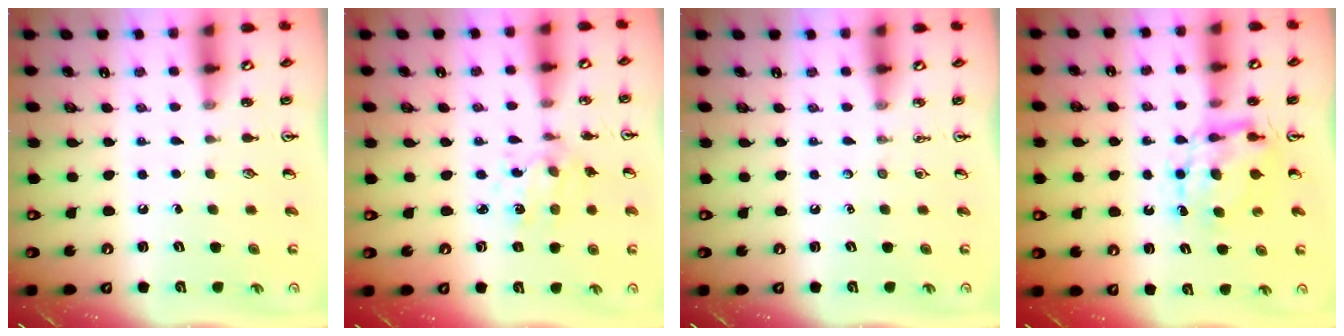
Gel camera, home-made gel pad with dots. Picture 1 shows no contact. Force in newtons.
{"total": 2.5, "press": 2.5, "slide": 0.6}
{"total": 0.0}
{"total": 7.1, "press": 7.1, "slide": 0.2}